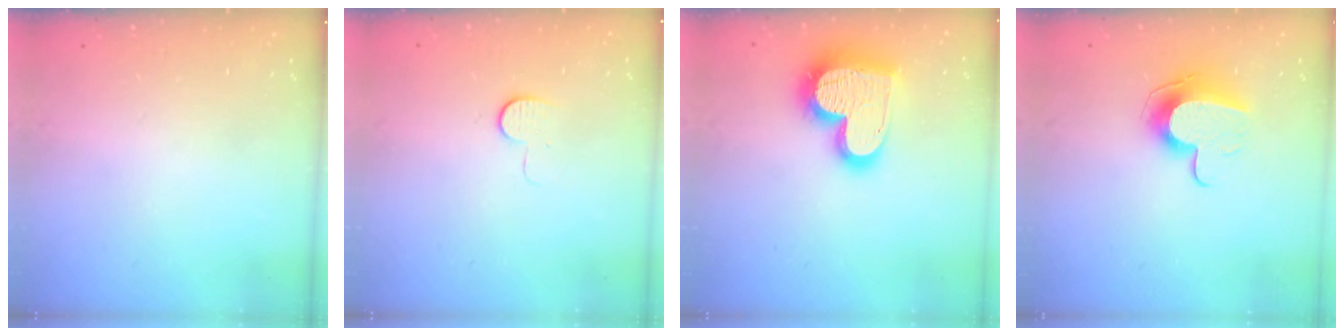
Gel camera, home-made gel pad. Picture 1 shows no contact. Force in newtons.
{"total": 4.9, "press": 4.9, "slide": 0.4}
{"total": 19.9, "press": 19.9, "slide": 1.7}
{"total": 10.8, "press": 10.8, "slide": 0.6}